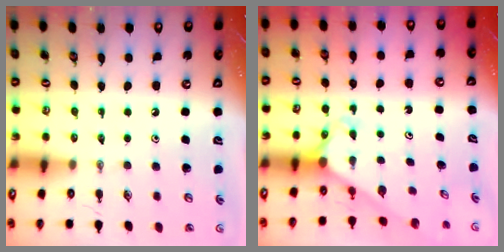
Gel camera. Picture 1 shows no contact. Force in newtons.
{"total": 2.2, "press": 2.2, "slide": 0.1}